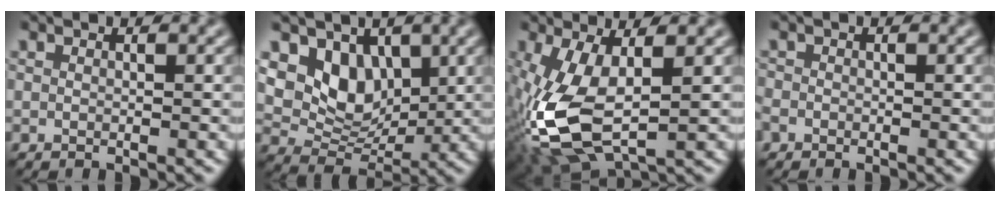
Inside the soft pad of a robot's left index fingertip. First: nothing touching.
{"total": 6.0, "force": [1.9, 4.4, 3.6], "torque": [-0.063, -0.015, 0.029]}
{"total": 10.5, "force": [-1.4, 5.2, 9.0], "torque": [-0.224, -0.018, -0.023]}
{"total": 0.9, "force": [-0.6, 0.7, 0.2], "torque": [-0.002, -0.001, -0.015]}